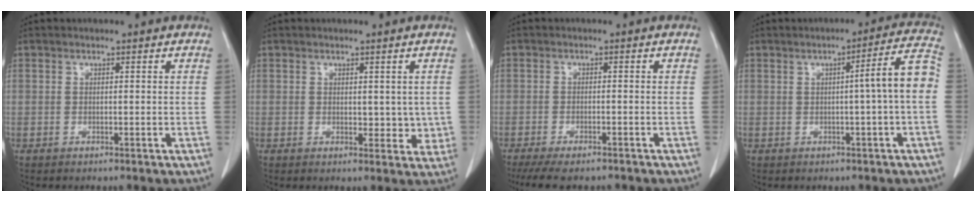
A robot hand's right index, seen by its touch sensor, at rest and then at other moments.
{"total": 2.5, "force": [0.0, 1.5, 2.0], "torque": [-0.031, 0.003, 0.003]}
{"total": 9.3, "force": [-7.5, 2.8, 4.6], "torque": [-0.072, -0.005, -0.113]}
{"total": 7.6, "force": [-0.4, -0.3, 7.6], "torque": [-0.102, 0.018, -0.006]}